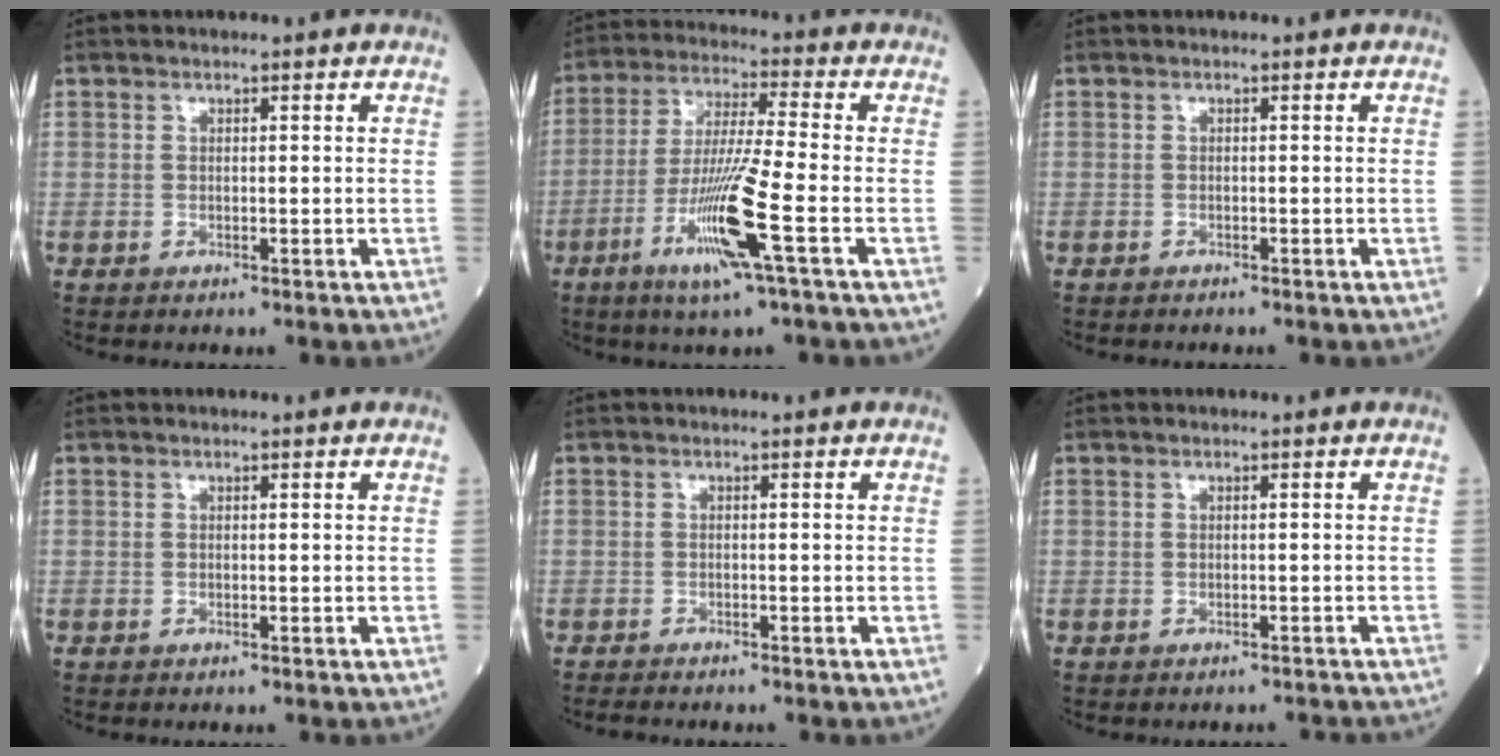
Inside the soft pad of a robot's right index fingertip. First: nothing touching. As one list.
[{"total": 13.2, "force": [-5.3, -0.4, 12.1], "torque": [-0.248, -0.024, -0.102]}, {"total": 1.2, "force": [-0.9, 0.6, 0.5], "torque": [-0.018, -0.003, -0.011]}, {"total": 0.0}, {"total": 3.6, "force": [-3.1, 1.1, 1.6], "torque": [-0.036, -0.010, -0.045]}, {"total": 2.4, "force": [-2.0, 0.8, 1.0], "torque": [-0.023, 0.003, -0.023]}]